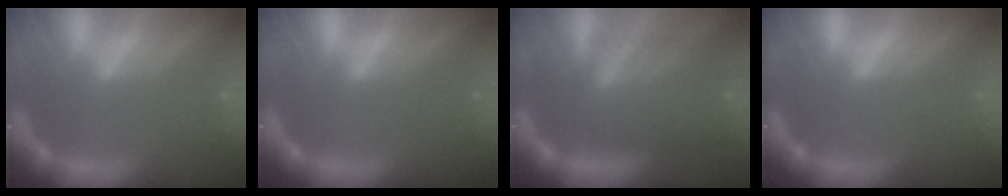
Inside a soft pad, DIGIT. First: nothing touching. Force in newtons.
{"total": 1.4}
{"total": 8.6}
{"total": 0.0}